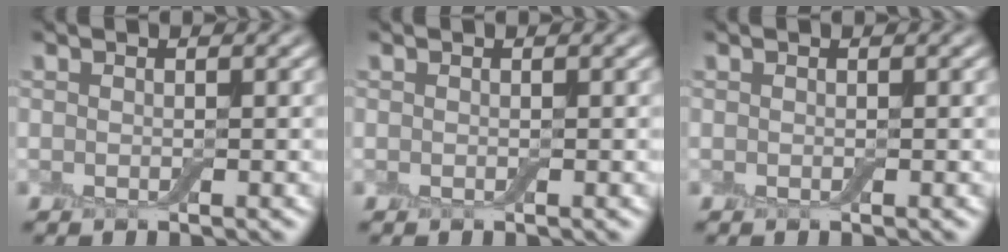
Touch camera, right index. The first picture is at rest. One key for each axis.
{"total": 0.0}
{"total": 0.0}